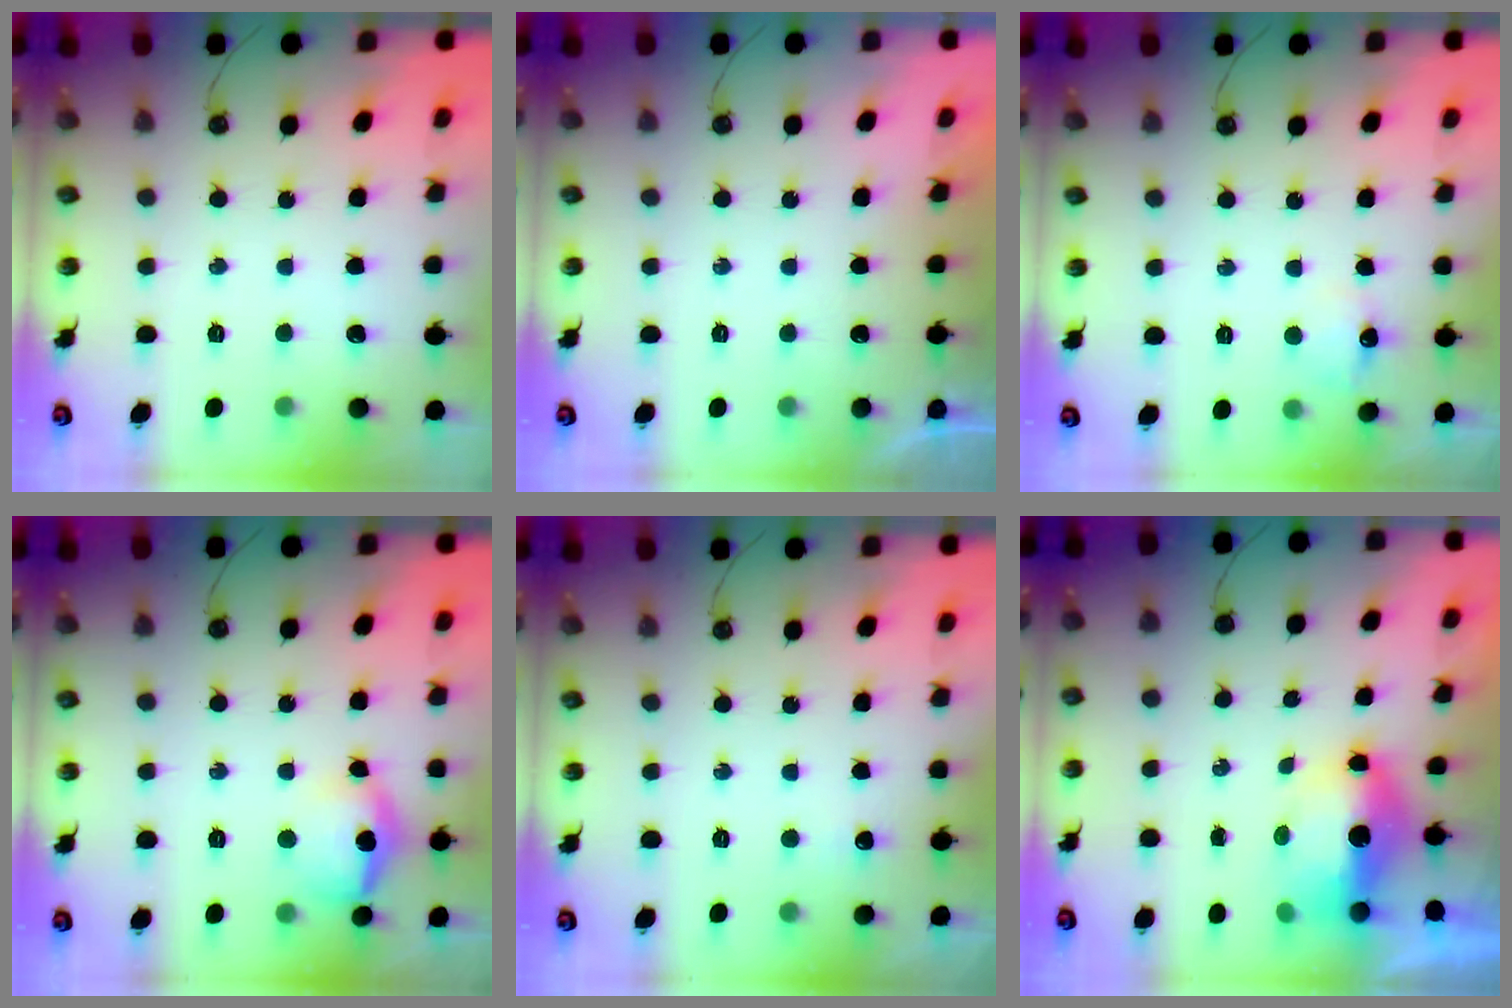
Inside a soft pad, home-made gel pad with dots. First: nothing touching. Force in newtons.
{"total": 0.0}
{"total": 7.0, "press": 7.0, "slide": 0.8}
{"total": 17.9, "press": 13.2, "slide": 12.0}
{"total": 3.6, "press": 3.6, "slide": 0.5}
{"total": 7.9, "press": 7.6, "slide": 2.0}